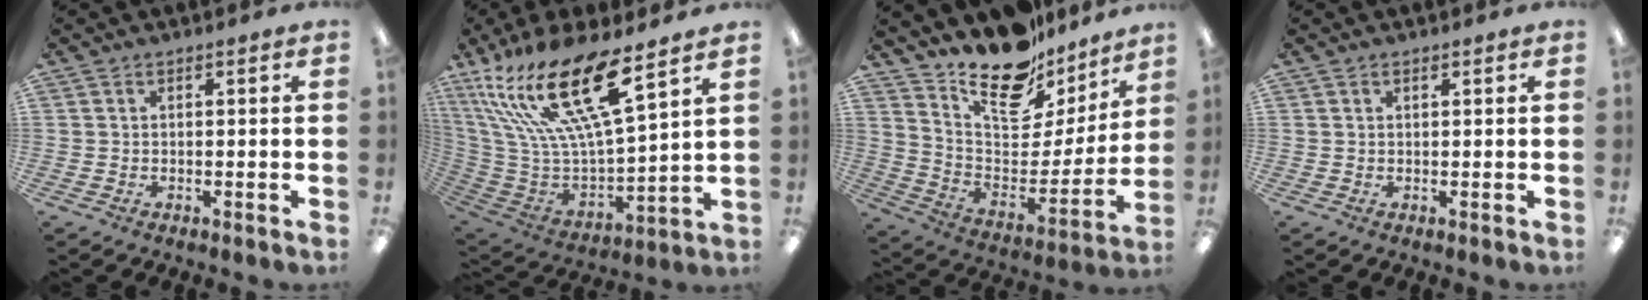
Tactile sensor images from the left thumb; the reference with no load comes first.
{"total": 23.7, "force": [15.0, 6.7, 17.0], "torque": [-0.342, -0.098, 0.254]}
{"total": 19.4, "force": [15.8, 8.2, 7.7], "torque": [-0.128, -0.122, 0.279]}
{"total": 0.6, "force": [0.5, 0.3, 0.2], "torque": [0.004, -0.002, 0.007]}